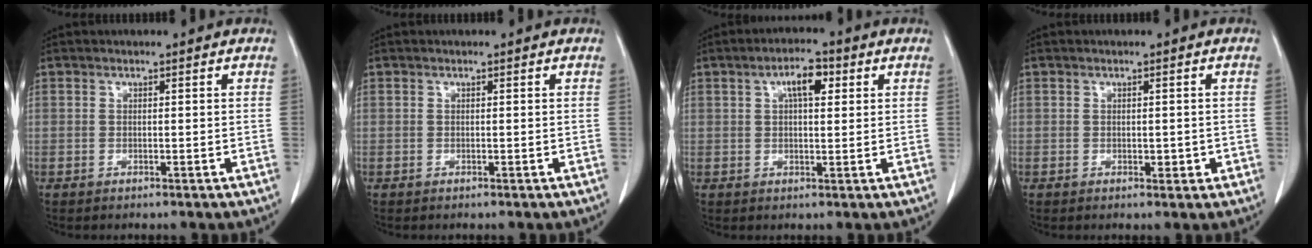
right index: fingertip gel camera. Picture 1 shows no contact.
{"total": 0.0}
{"total": 4.8, "force": [1.8, 1.7, 4.2], "torque": [-0.073, 0.011, 0.028]}
{"total": 1.8, "force": [-0.3, 1.1, 1.4], "torque": [-0.015, 0.002, 0.001]}